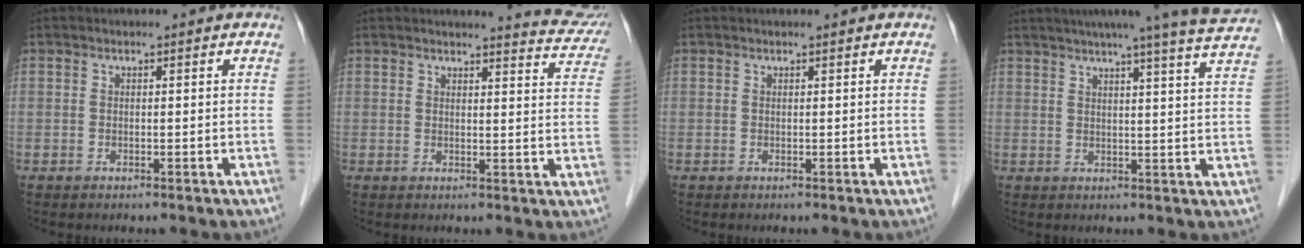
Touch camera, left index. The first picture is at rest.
{"total": 7.9, "force": [7.8, 0.4, 1.0], "torque": [-0.002, -0.039, 0.065]}
{"total": 0.7, "force": [0.7, 0.0, 0.2], "torque": [-0.007, 0.004, 0.012]}
{"total": 16.2, "force": [14.5, -1.6, 7.1], "torque": [-0.111, -0.032, 0.168]}